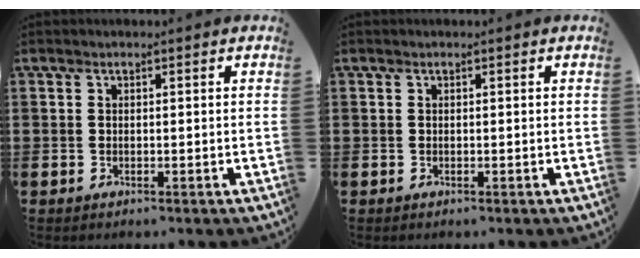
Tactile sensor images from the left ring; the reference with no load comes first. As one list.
[{"total": 0.0}]